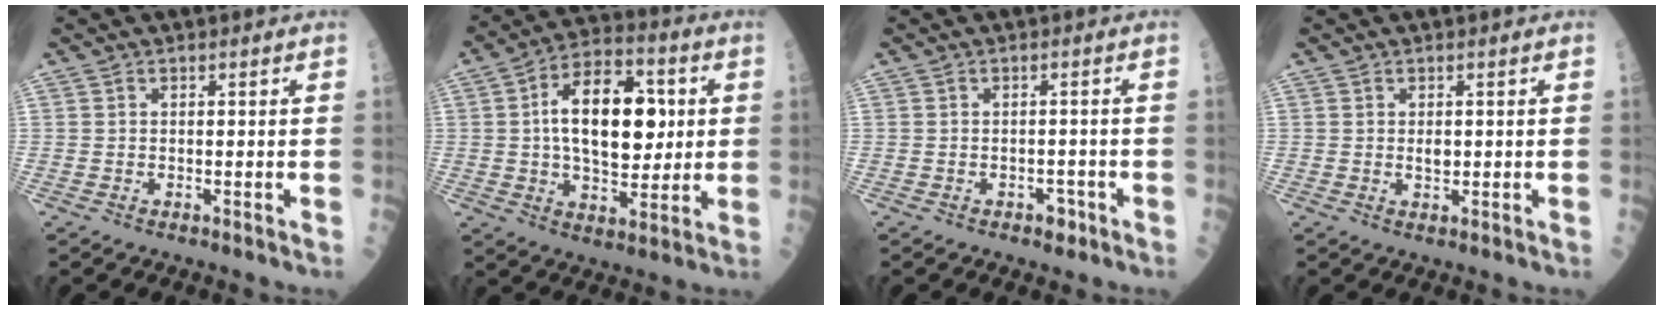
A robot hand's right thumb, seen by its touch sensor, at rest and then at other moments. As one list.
[{"total": 18.4, "force": [2.4, 10.2, 15.1], "torque": [-0.206, 0.011, 0.035]}, {"total": 2.2, "force": [-1.2, 1.4, 1.2], "torque": [-0.003, 0.010, -0.014]}, {"total": 1.7, "force": [0.1, 1.0, 1.4], "torque": [-0.017, -0.002, 0.003]}]